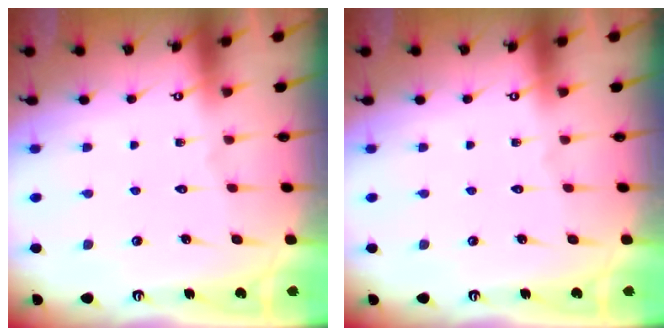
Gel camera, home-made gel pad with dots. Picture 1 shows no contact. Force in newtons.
{"total": 0.0}